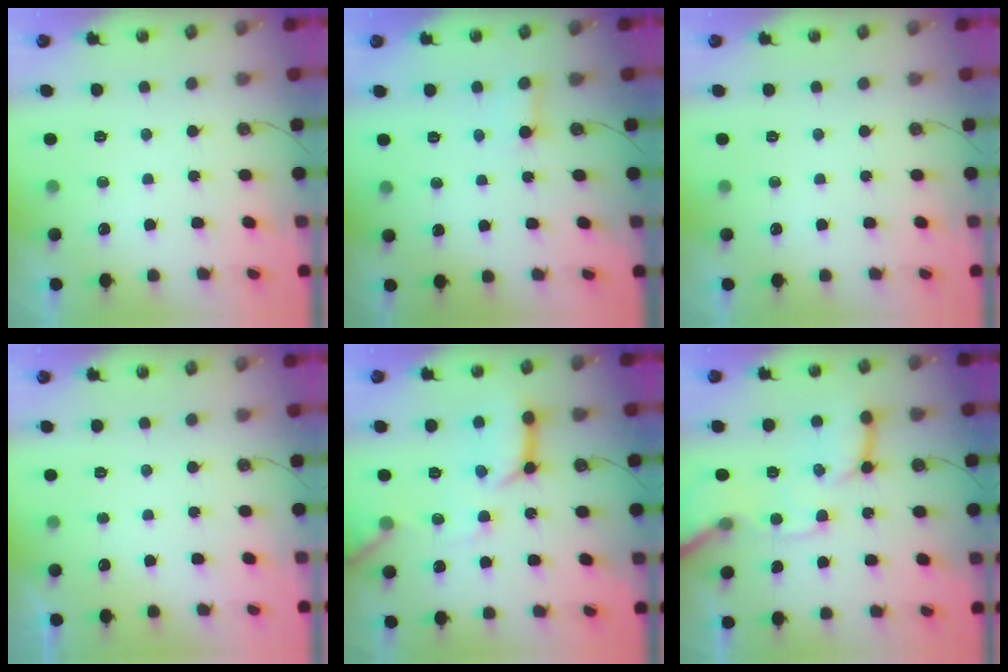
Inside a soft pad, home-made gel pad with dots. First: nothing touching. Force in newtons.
{"total": 2.6, "press": 2.6, "slide": 0.1}
{"total": 0.0}
{"total": 0.0}
{"total": 13.5, "press": 13.4, "slide": 1.3}
{"total": 15.0, "press": 14.9, "slide": 2.1}